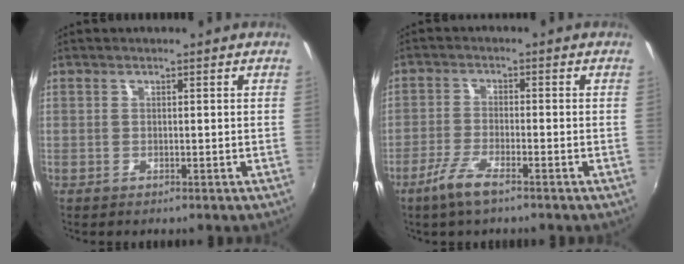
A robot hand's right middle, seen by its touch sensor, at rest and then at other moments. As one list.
[{"total": 5.3, "force": [-3.7, 0.7, 3.8], "torque": [-0.091, -0.007, -0.072]}]